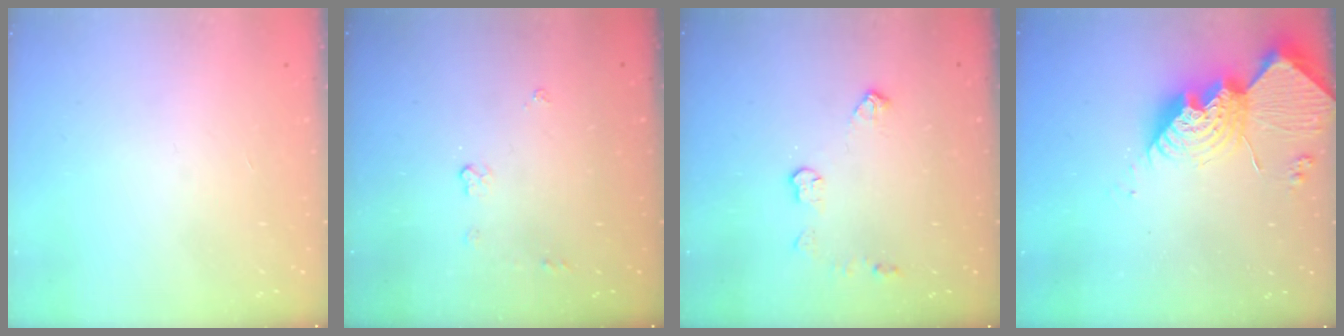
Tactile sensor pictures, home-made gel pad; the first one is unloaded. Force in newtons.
{"total": 3.7, "press": 3.7, "slide": 0.4}
{"total": 6.4, "press": 6.4, "slide": 0.2}
{"total": 19.5, "press": 19.4, "slide": 1.7}